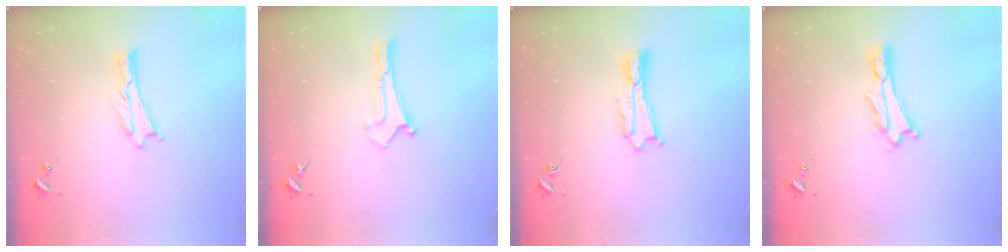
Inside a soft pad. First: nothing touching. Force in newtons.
{"total": 0.0}
{"total": 1.2, "press": 1.2, "slide": 0.2}
{"total": 0.9, "press": 0.9, "slide": 0.2}